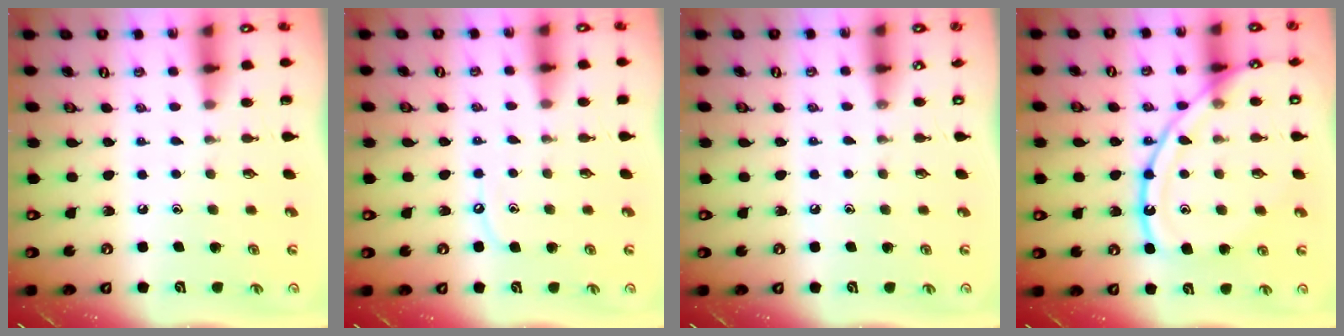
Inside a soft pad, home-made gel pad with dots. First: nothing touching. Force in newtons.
{"total": 5.4, "press": 5.4, "slide": 0.7}
{"total": 4.1, "press": 4.1, "slide": 0.6}
{"total": 16.9, "press": 16.8, "slide": 1.6}